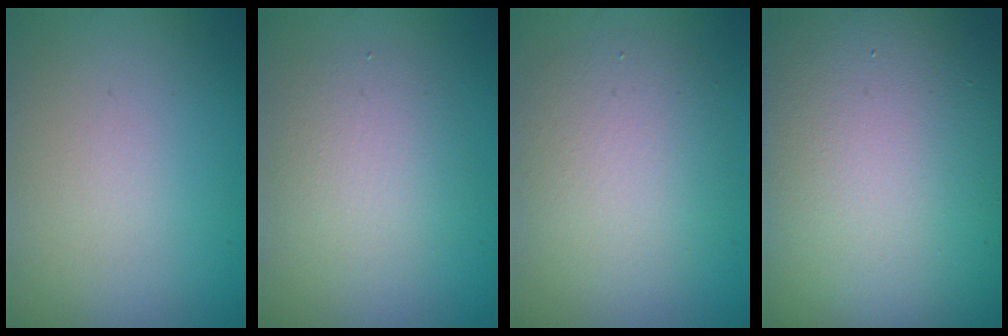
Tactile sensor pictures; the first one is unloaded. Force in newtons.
{"total": 2.9, "press": 2.9, "slide": 0.2}
{"total": 4.4, "press": 4.4, "slide": 0.4}
{"total": 21.1, "press": 21.1, "slide": 0.7}